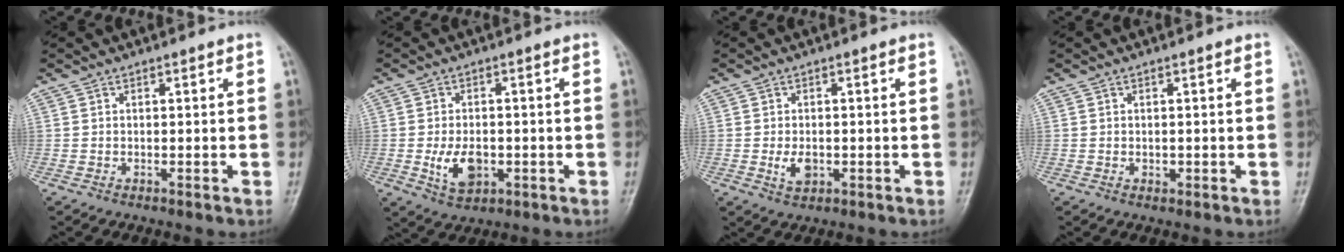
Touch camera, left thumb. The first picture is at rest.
{"total": 6.3, "force": [-1.3, 4.0, 4.7], "torque": [-0.075, -0.004, -0.017]}
{"total": 3.3, "force": [-0.6, 2.1, 2.4], "torque": [-0.041, -0.003, -0.007]}
{"total": 0.8, "force": [0.0, 0.7, 0.5], "torque": [-0.004, 0.000, 0.000]}